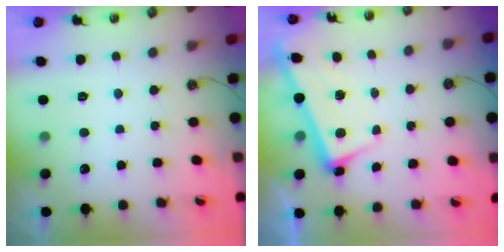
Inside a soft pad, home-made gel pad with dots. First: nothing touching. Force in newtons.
{"total": 2.6, "press": 2.5, "slide": 0.6}